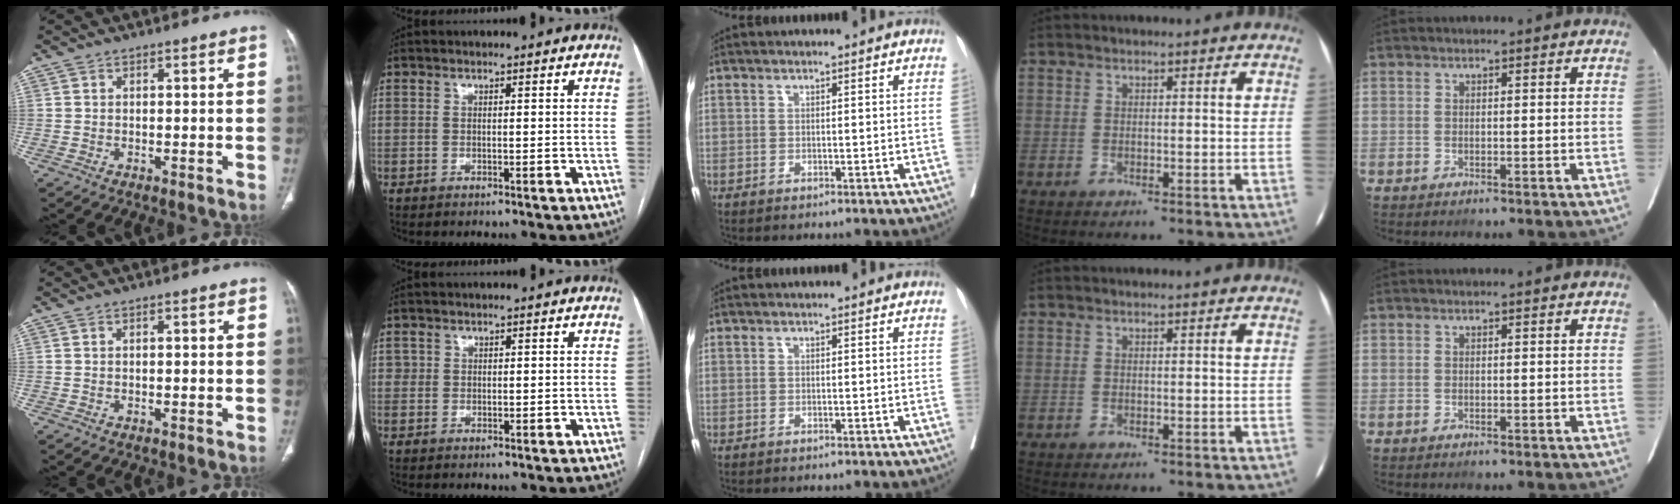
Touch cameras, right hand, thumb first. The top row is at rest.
{"thumb": {"total": 0.7, "force": [0.0, 0.2, 0.6], "torque": [-0.014, 0.001, 0.002]}, "index": {"total": 1.4, "force": [0.3, 1.3, 0.4], "torque": [-0.006, 0.006, 0.009]}}